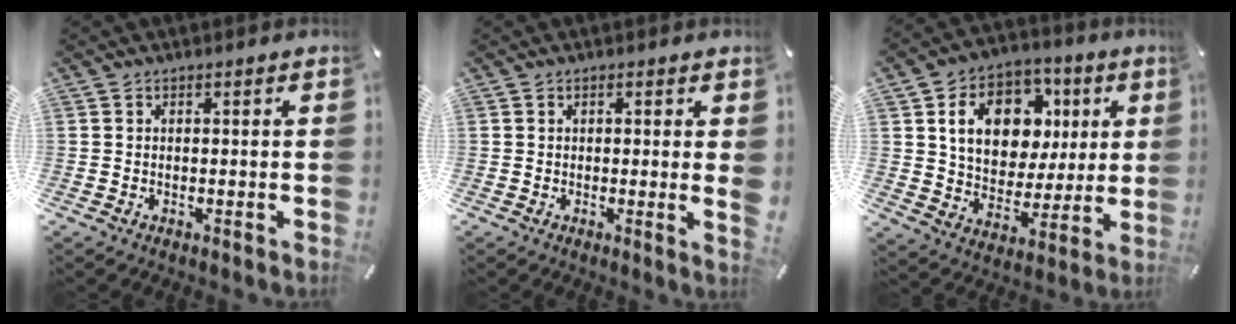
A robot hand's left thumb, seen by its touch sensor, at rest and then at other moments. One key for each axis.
{"total": 2.3, "fx": 0.3, "fy": 0.0, "fz": 2.3, "tx": -0.034, "ty": -0.008, "tz": 0.003}
{"total": 15.3, "fx": 5.4, "fy": 12.1, "fz": 7.7, "tx": -0.130, "ty": -0.003, "tz": 0.106}